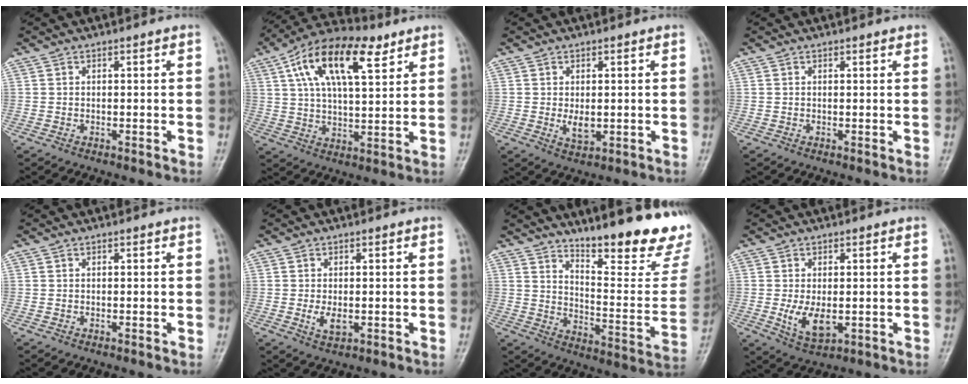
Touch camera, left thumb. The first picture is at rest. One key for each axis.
{"total": 17.1, "fx": 7.9, "fy": 7.6, "fz": 13.2, "tx": -0.205, "ty": -0.003, "tz": 0.133}
{"total": 3.4, "fx": 0.0, "fy": 2.0, "fz": 2.8, "tx": -0.039, "ty": -0.008, "tz": 0.007}
{"total": 0.8, "fx": 0.6, "fy": 0.3, "fz": 0.3, "tx": -0.006, "ty": -0.002, "tz": 0.006}
{"total": 0.0}
{"total": 3.1, "fx": -0.4, "fy": 1.8, "fz": 2.6, "tx": -0.046, "ty": -0.006, "tz": -0.003}
{"total": 22.2, "fx": 17.5, "fy": 4.2, "fz": 13.0, "tx": -0.150, "ty": -0.140, "tz": 0.241}
{"total": 6.0, "fx": -0.7, "fy": 3.4, "fz": 4.9, "tx": -0.086, "ty": -0.014, "tz": -0.003}